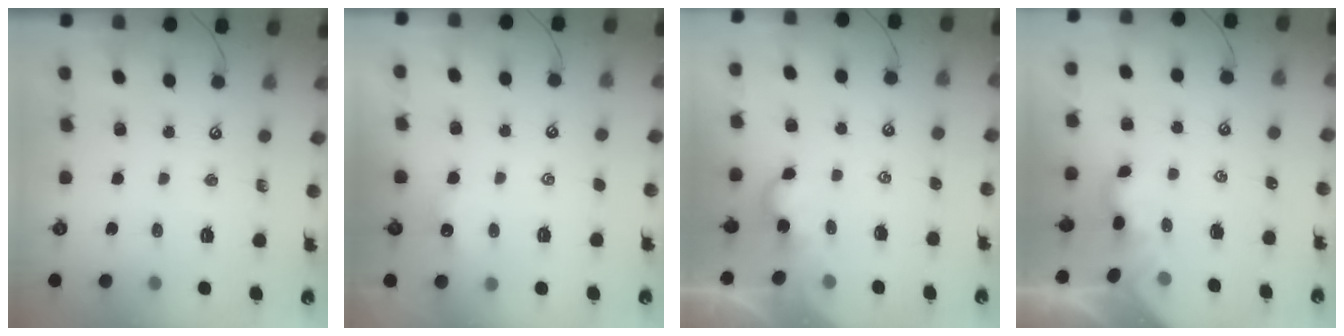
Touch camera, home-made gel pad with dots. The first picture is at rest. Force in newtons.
{"total": 0.0}
{"total": 1.6, "press": 1.5, "slide": 0.2}
{"total": 1.1, "press": 1.1, "slide": 0.2}